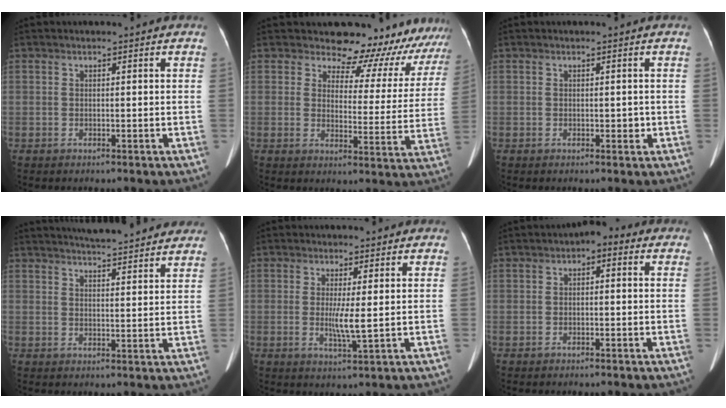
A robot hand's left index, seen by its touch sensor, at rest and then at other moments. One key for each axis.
{"total": 15.5, "fx": 14.7, "fy": 4.6, "fz": 1.5, "tx": 0.015, "ty": -0.068, "tz": 0.146}
{"total": 0.8, "fx": -0.4, "fy": 0.4, "fz": 0.5, "tx": -0.004, "ty": 0.002, "tz": -0.002}
{"total": 14.6, "fx": 13.3, "fy": 1.6, "fz": 5.8, "tx": -0.081, "ty": 0.019, "tz": 0.171}
{"total": 3.4, "fx": -0.2, "fy": -0.2, "fz": 3.3, "tx": -0.072, "ty": -0.009, "tz": 0.006}
{"total": 2.5, "fx": 0.2, "fy": 1.4, "fz": 2.0, "tx": -0.025, "ty": 0.017, "tz": -0.004}